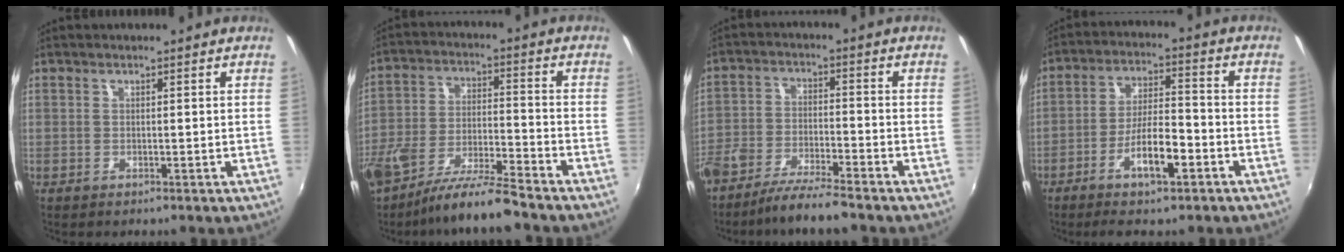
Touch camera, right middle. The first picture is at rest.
{"total": 12.4, "force": [-9.8, 1.4, 7.6], "torque": [-0.155, -0.016, -0.178]}
{"total": 8.7, "force": [-7.3, 1.0, 4.8], "torque": [-0.105, -0.012, -0.136]}
{"total": 8.5, "force": [-4.7, 1.7, 6.9], "torque": [-0.137, 0.001, -0.081]}